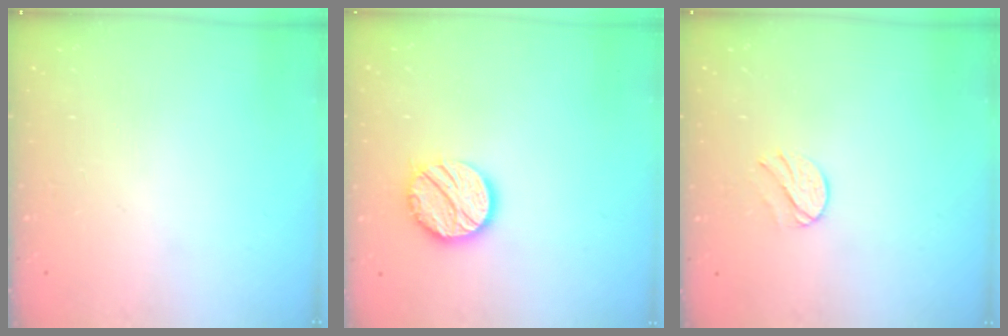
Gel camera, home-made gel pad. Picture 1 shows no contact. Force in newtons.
{"total": 12.8, "press": 12.8, "slide": 0.8}
{"total": 5.5, "press": 5.4, "slide": 0.6}